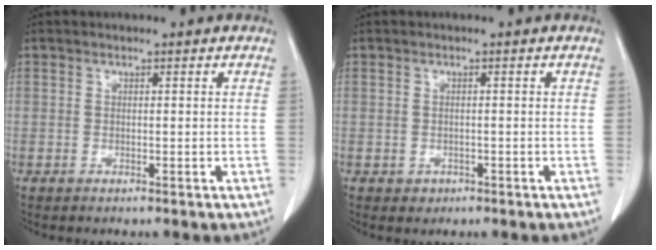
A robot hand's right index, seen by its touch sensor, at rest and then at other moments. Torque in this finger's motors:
{"motor_torque": [-0.08, 0.00, 0.00, -0.02]}